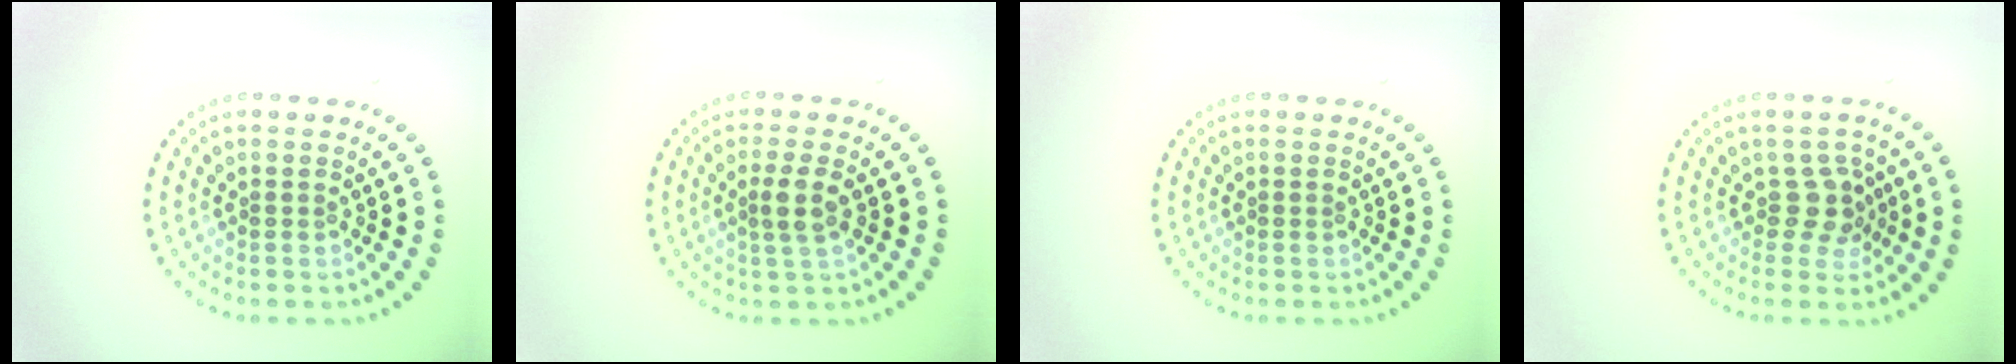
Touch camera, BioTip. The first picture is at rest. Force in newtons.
{"total": 2.1, "press": 1.8, "slide": 1.2}
{"total": 0.0}
{"total": 2.4, "press": 2.0, "slide": 1.4}